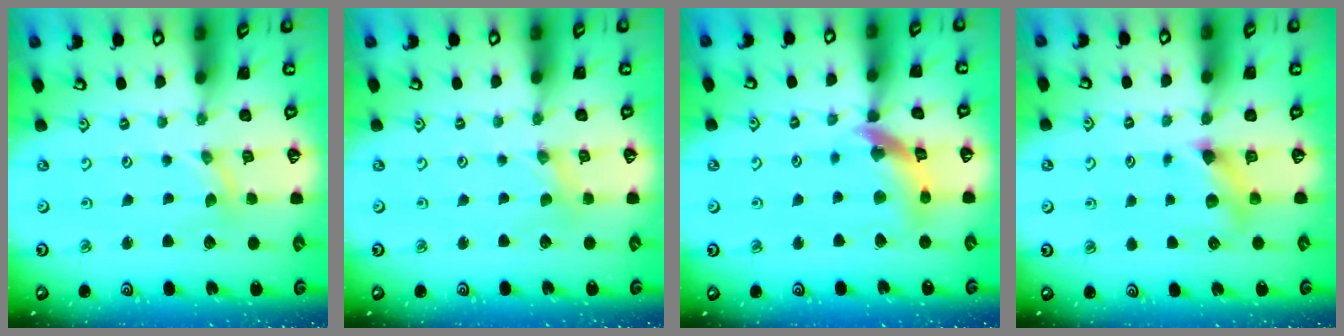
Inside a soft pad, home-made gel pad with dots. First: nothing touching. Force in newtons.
{"total": 0.0}
{"total": 13.5, "press": 13.4, "slide": 1.6}
{"total": 6.9, "press": 6.8, "slide": 0.7}